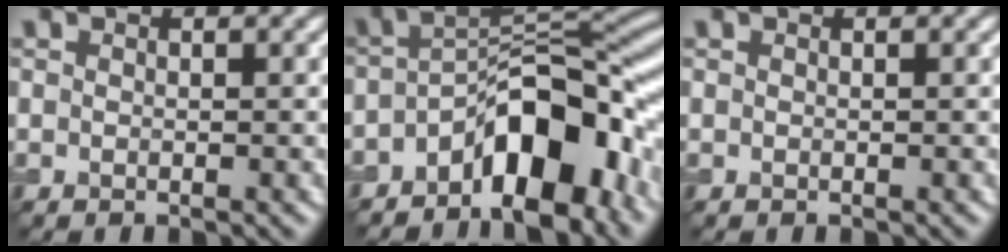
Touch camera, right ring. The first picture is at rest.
{"total": 9.9, "force": [-5.1, 3.9, 7.6], "torque": [-0.105, 0.020, -0.084]}
{"total": 0.0}